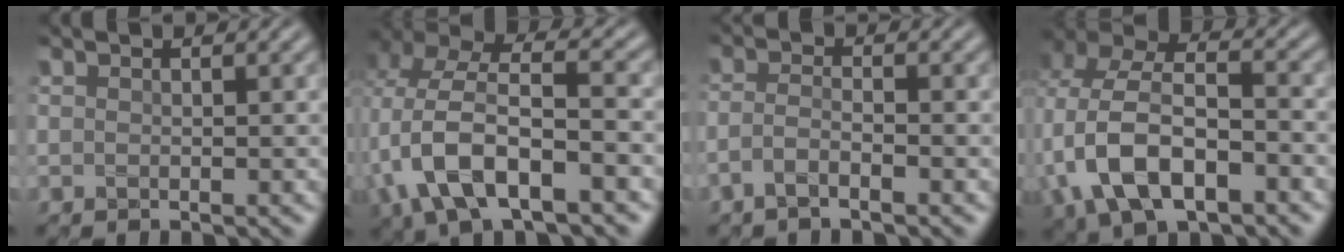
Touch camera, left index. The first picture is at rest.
{"total": 9.8, "force": [-2.4, 4.5, 8.4], "torque": [-0.171, 0.008, -0.050]}
{"total": 2.0, "force": [-1.2, 0.5, 1.5], "torque": [-0.031, 0.001, -0.032]}
{"total": 10.6, "force": [-2.5, 6.6, 7.9], "torque": [-0.168, 0.005, -0.054]}